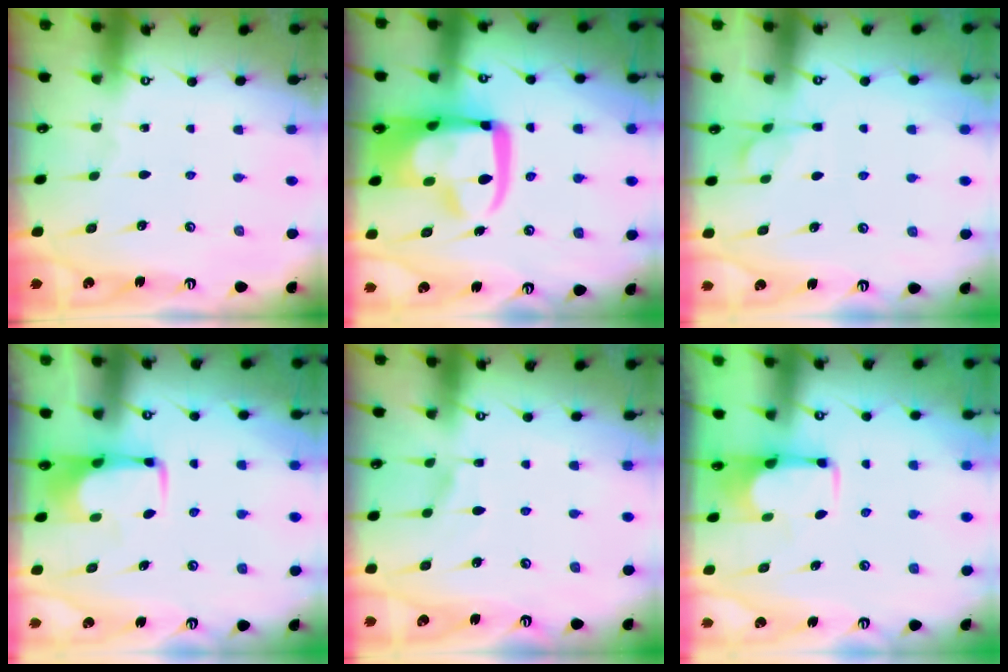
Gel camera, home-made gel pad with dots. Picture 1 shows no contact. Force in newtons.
{"total": 19.3, "press": 19.1, "slide": 2.3}
{"total": 1.6, "press": 1.0, "slide": 1.3}
{"total": 1.6, "press": 1.5, "slide": 0.5}
{"total": 5.7, "press": 5.6, "slide": 0.7}
{"total": 1.8, "press": 1.6, "slide": 0.7}